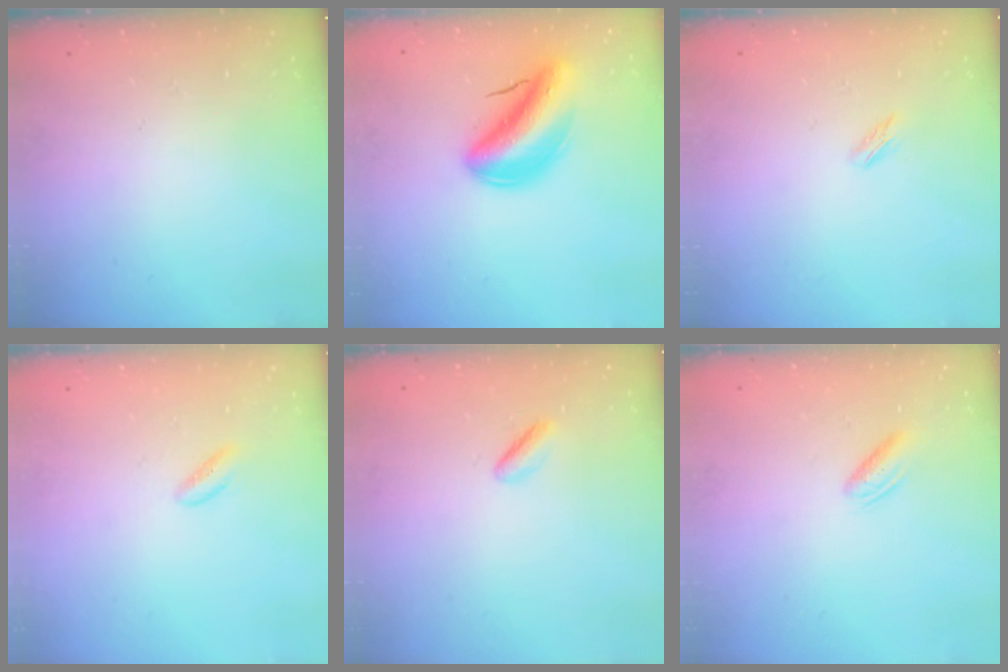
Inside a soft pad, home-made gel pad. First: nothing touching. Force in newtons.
{"total": 8.9, "press": 8.4, "slide": 3.0}
{"total": 1.7, "press": 1.5, "slide": 0.6}
{"total": 1.1, "press": 0.9, "slide": 0.6}
{"total": 1.1, "press": 0.8, "slide": 0.8}
{"total": 3.5, "press": 3.4, "slide": 0.7}